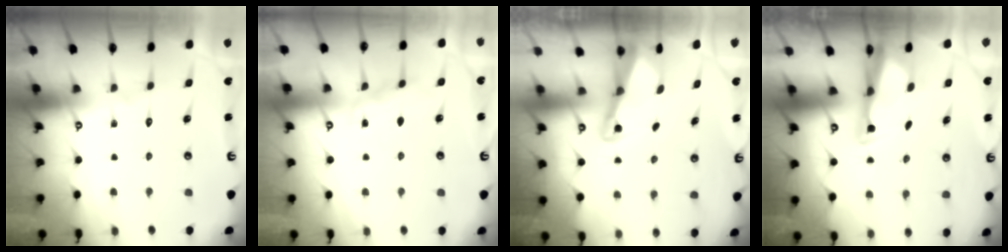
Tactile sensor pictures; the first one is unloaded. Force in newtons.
{"total": 4.7, "press": 4.7, "slide": 0.4}
{"total": 2.1, "press": 2.0, "slide": 0.3}
{"total": 2.7, "press": 2.6, "slide": 0.8}